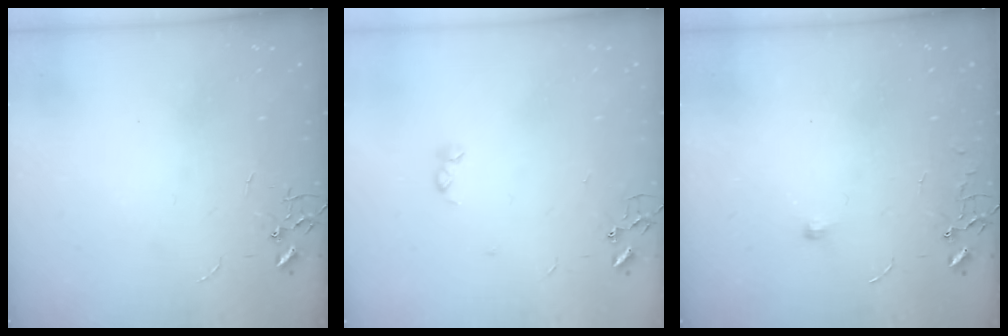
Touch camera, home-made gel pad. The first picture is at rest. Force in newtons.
{"total": 2.8, "press": 2.7, "slide": 0.5}
{"total": 6.1, "press": 6.1, "slide": 0.9}